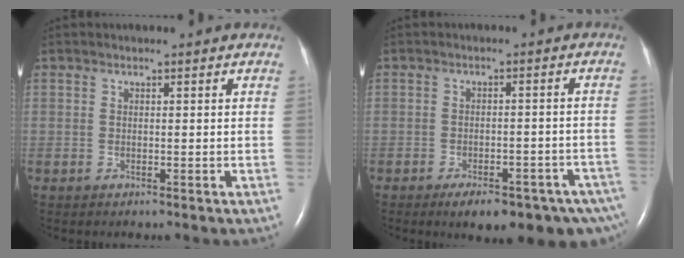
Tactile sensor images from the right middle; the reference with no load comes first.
{"total": 14.0, "force": [-10.0, 4.9, 8.5], "torque": [-0.075, 0.011, -0.123]}